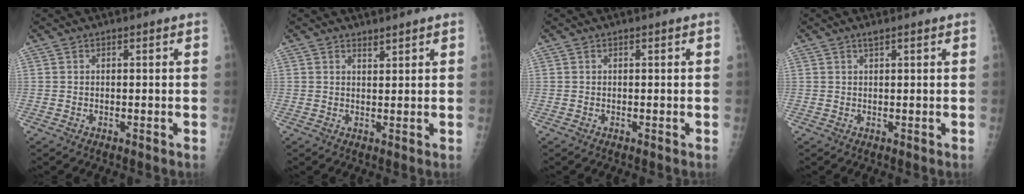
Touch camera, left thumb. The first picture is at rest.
{"total": 1.4, "force": [1.4, 0.3, 0.4], "torque": [0.002, -0.013, 0.022]}
{"total": 0.0}
{"total": 1.2, "force": [0.9, 0.2, 0.7], "torque": [-0.011, -0.004, 0.016]}